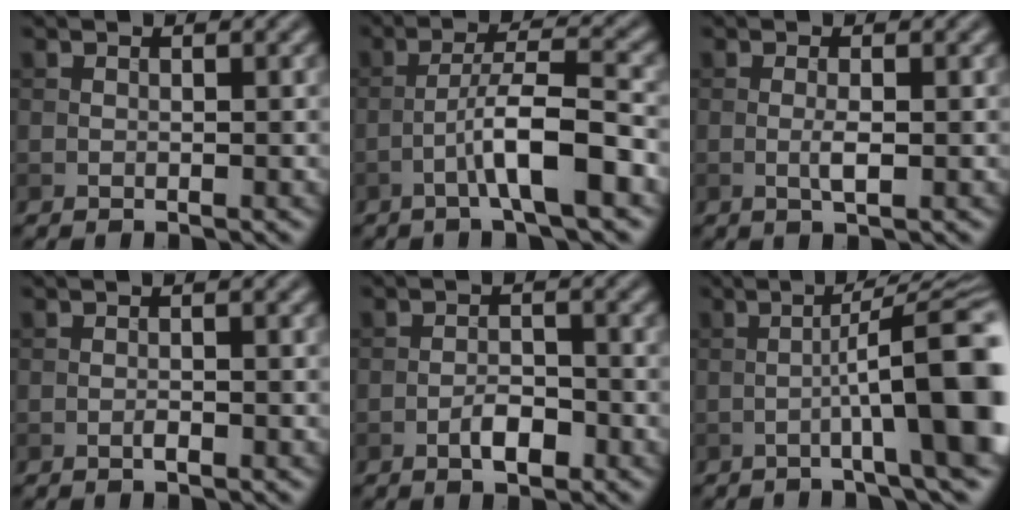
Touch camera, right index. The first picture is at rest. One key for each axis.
{"total": 5.8, "fx": -2.5, "fy": 0.7, "fz": 5.2, "tx": -0.088, "ty": 0.020, "tz": -0.047}
{"total": 1.5, "fx": -0.2, "fy": 0.3, "fz": 1.5, "tx": -0.031, "ty": -0.002, "tz": -0.007}
{"total": 1.0, "fx": -0.5, "fy": 0.2, "fz": 0.9, "tx": -0.016, "ty": 0.001, "tz": -0.009}
{"total": 2.7, "fx": -1.4, "fy": 1.1, "fz": 2.0, "tx": -0.031, "ty": 0.005, "tz": -0.026}
{"total": 10.5, "fx": -1.7, "fy": 1.6, "fz": 10.3, "tx": -0.132, "ty": 0.018, "tz": -0.030}